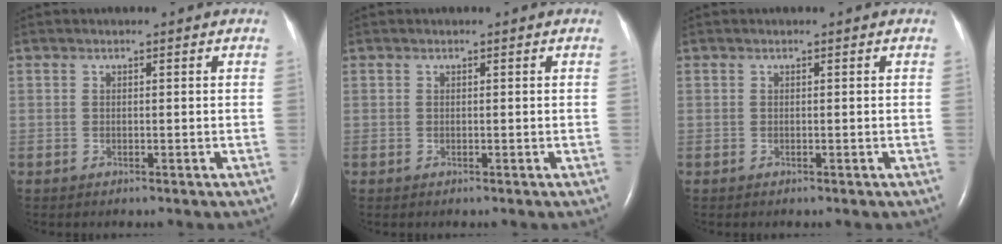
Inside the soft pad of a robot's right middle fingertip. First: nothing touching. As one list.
[{"total": 0.0}, {"total": 0.0}]